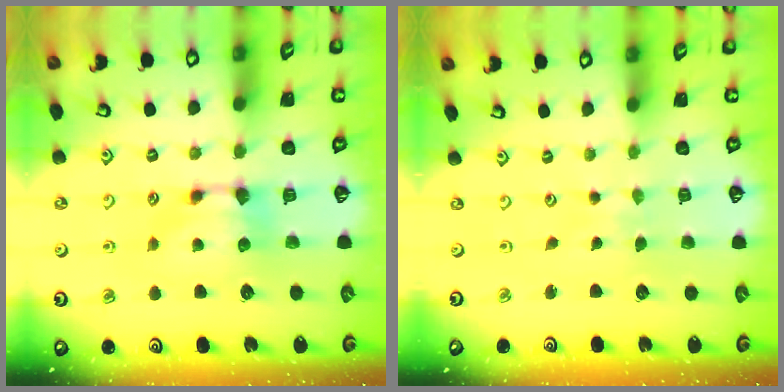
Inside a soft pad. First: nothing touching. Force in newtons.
{"total": 4.2, "press": 4.2, "slide": 0.3}